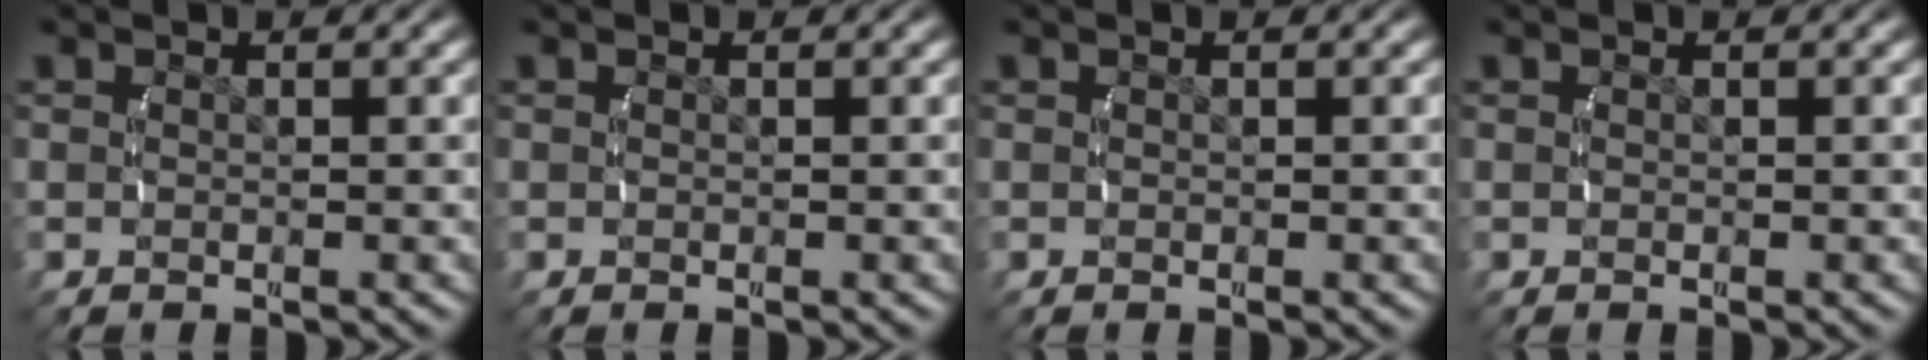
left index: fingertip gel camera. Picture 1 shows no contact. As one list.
[{"total": 0.0}, {"total": 0.0}, {"total": 0.0}]